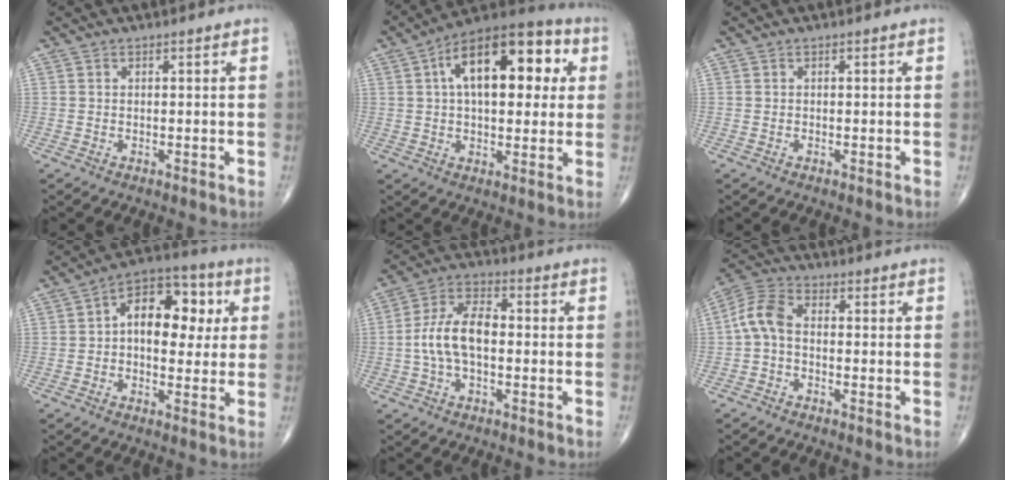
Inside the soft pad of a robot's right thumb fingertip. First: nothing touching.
{"total": 20.1, "force": [5.1, 10.2, 16.6], "torque": [-0.219, 0.024, 0.066]}
{"total": 0.0}
{"total": 13.5, "force": [2.1, 8.3, 10.5], "torque": [-0.117, 0.024, 0.022]}
{"total": 10.0, "force": [-0.8, 5.2, 8.5], "torque": [-0.172, 0.031, -0.022]}
{"total": 6.5, "force": [-0.7, 3.9, 5.2], "torque": [-0.109, 0.022, -0.027]}